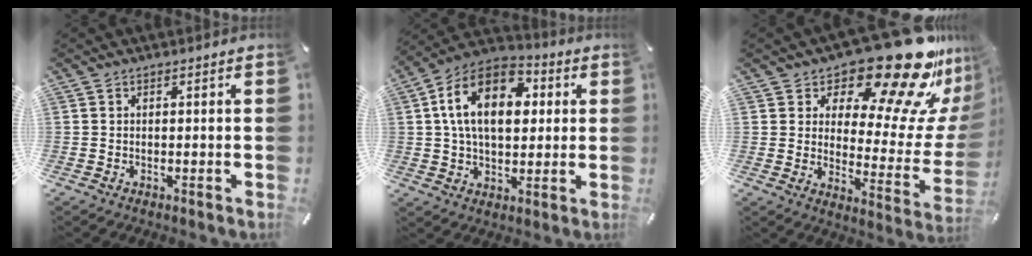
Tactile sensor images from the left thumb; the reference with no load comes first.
{"total": 16.3, "force": [3.8, 10.6, 11.8], "torque": [-0.217, 0.000, 0.061]}
{"total": 25.9, "force": [18.3, 9.5, 15.8], "torque": [-0.192, -0.145, 0.292]}